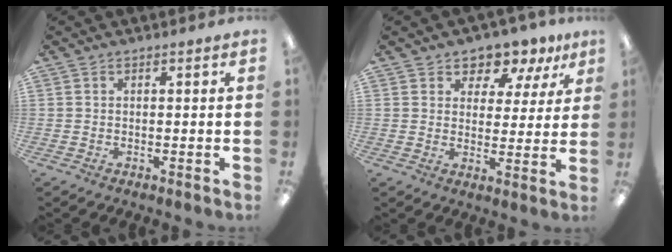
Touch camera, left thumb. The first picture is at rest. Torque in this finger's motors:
{"motor_torque": [0.09, 0.21, -0.09, -0.03, 0.05]}